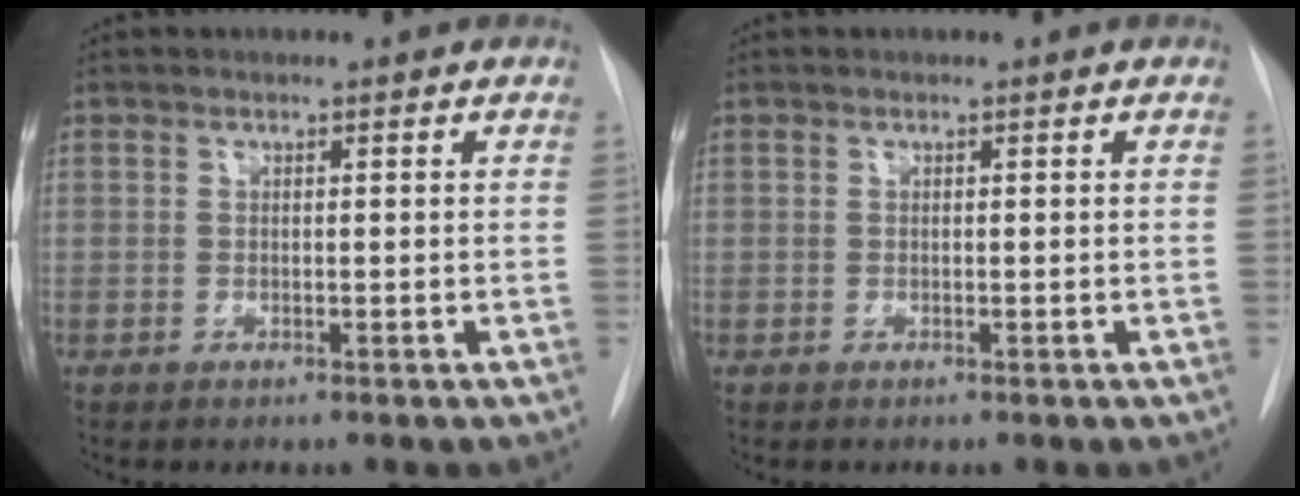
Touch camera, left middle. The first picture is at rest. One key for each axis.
{"total": 0.0}